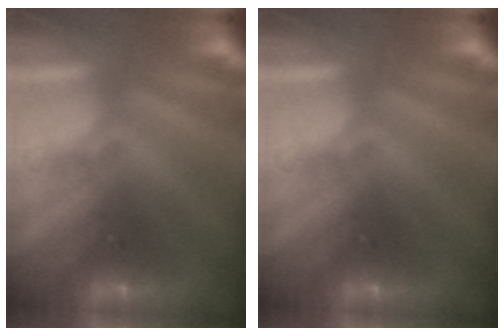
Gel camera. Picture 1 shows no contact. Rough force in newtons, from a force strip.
{"total": 0.0}